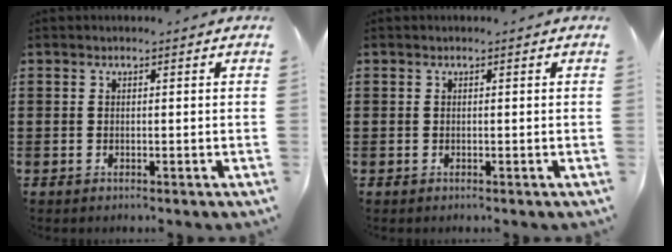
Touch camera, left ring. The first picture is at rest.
{"total": 0.0}